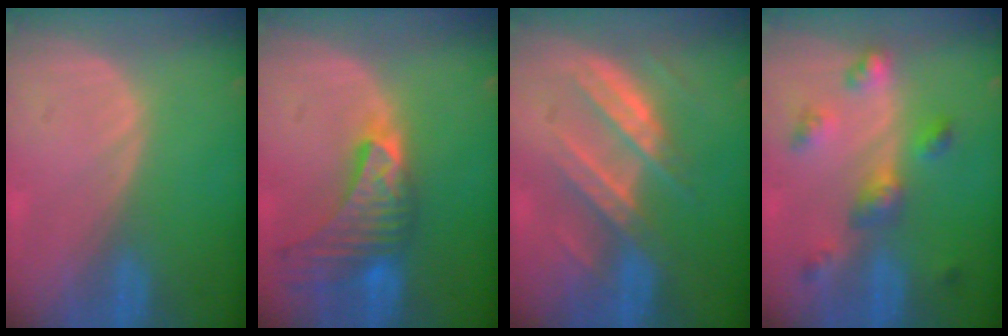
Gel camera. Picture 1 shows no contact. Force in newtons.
{"total": 9.2, "press": 8.2, "slide": 4.2}
{"total": 7.2, "press": 7.2, "slide": 0.6}
{"total": 6.0, "press": 5.8, "slide": 1.5}